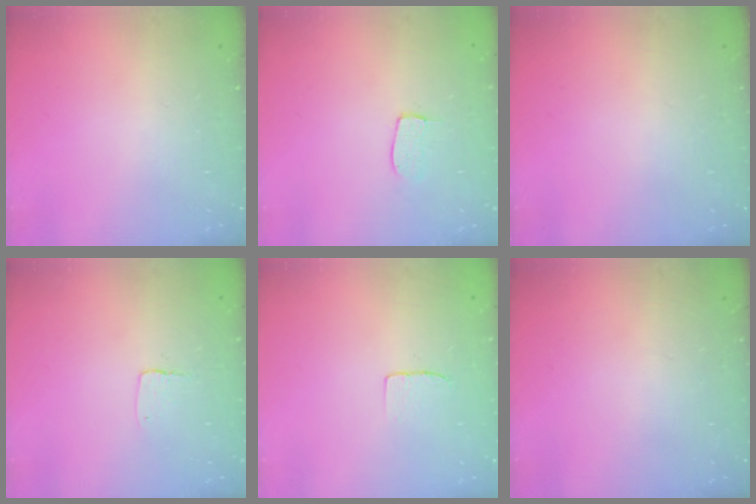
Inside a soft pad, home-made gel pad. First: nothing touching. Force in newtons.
{"total": 4.2, "press": 4.2, "slide": 0.2}
{"total": 0.0}
{"total": 2.9, "press": 2.9, "slide": 0.2}
{"total": 3.9, "press": 3.9, "slide": 0.3}
{"total": 0.0}